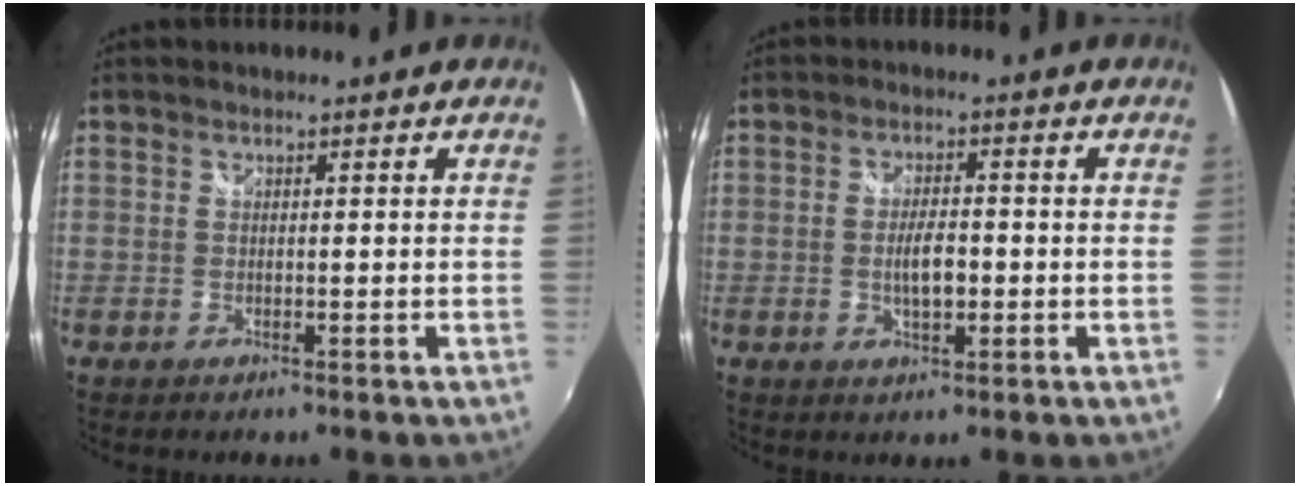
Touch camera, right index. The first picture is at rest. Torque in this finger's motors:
{"motor_torque": [0.96, 0.35, 0.43, 0.09]}